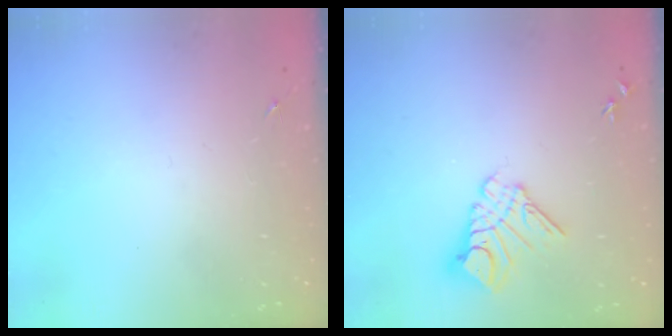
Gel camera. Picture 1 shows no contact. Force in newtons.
{"total": 11.6, "press": 11.6, "slide": 1.2}